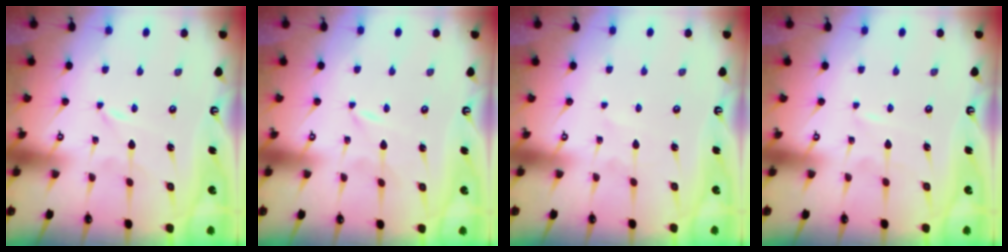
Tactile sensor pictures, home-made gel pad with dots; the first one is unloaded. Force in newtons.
{"total": 0.0}
{"total": 1.5, "press": 1.4, "slide": 0.1}
{"total": 1.6, "press": 1.6, "slide": 0.2}